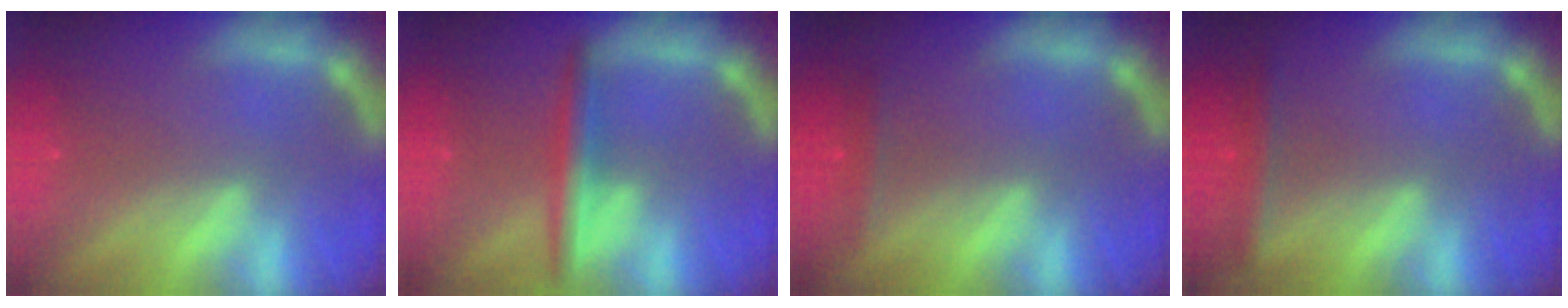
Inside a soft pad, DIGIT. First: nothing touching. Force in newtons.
{"total": 3.5}
{"total": 1.4}
{"total": 2.4}